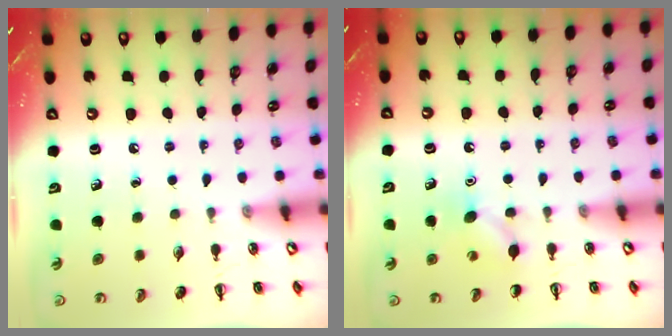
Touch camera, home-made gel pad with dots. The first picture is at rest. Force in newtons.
{"total": 5.5, "press": 5.3, "slide": 1.3}